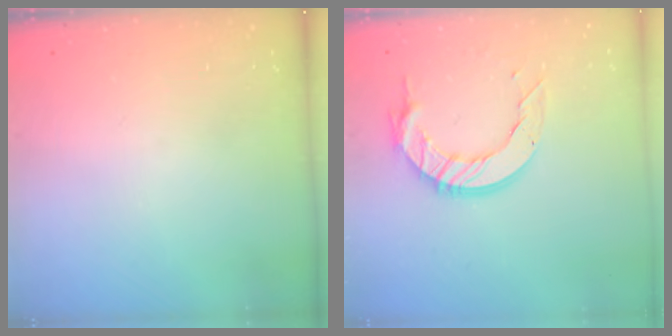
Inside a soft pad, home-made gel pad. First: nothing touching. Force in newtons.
{"total": 12.5, "press": 12.4, "slide": 0.9}